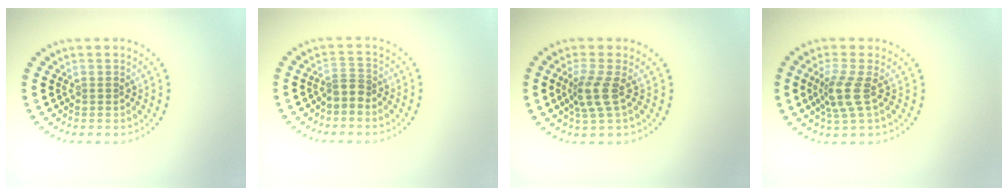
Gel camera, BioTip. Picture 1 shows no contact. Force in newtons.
{"total": 1.9, "press": 1.3, "slide": 1.3}
{"total": 2.5, "press": 1.9, "slide": 1.6}
{"total": 2.9, "press": 2.2, "slide": 1.8}